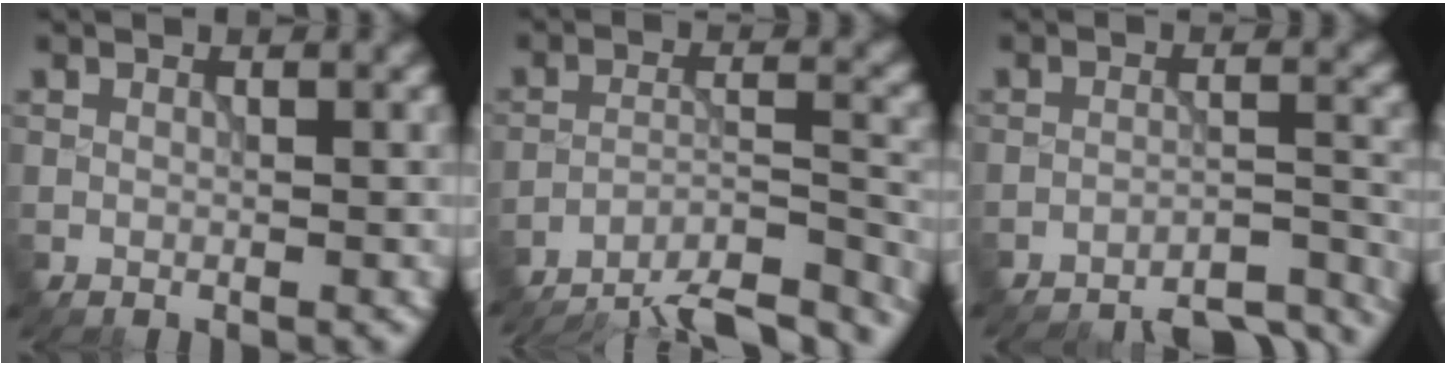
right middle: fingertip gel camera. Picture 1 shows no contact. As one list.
[{"total": 14.3, "force": [-13.2, 3.0, 4.6], "torque": [-0.062, 0.001, -0.171]}, {"total": 11.4, "force": [-10.9, 2.3, 2.6], "torque": [-0.018, 0.010, -0.125]}]